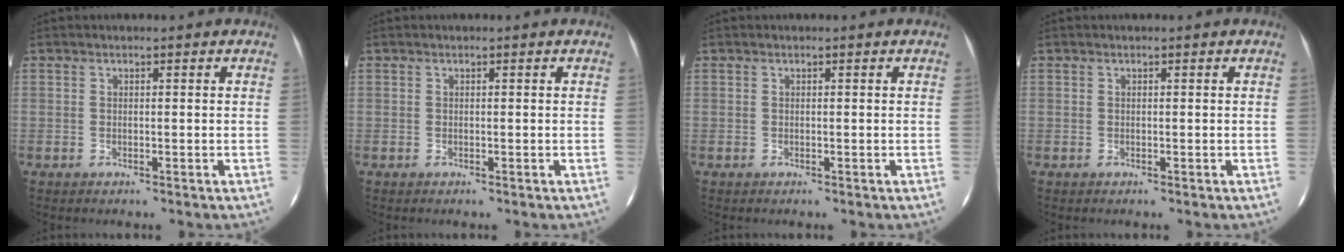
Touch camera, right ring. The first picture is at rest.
{"total": 0.0}
{"total": 0.0}
{"total": 0.0}